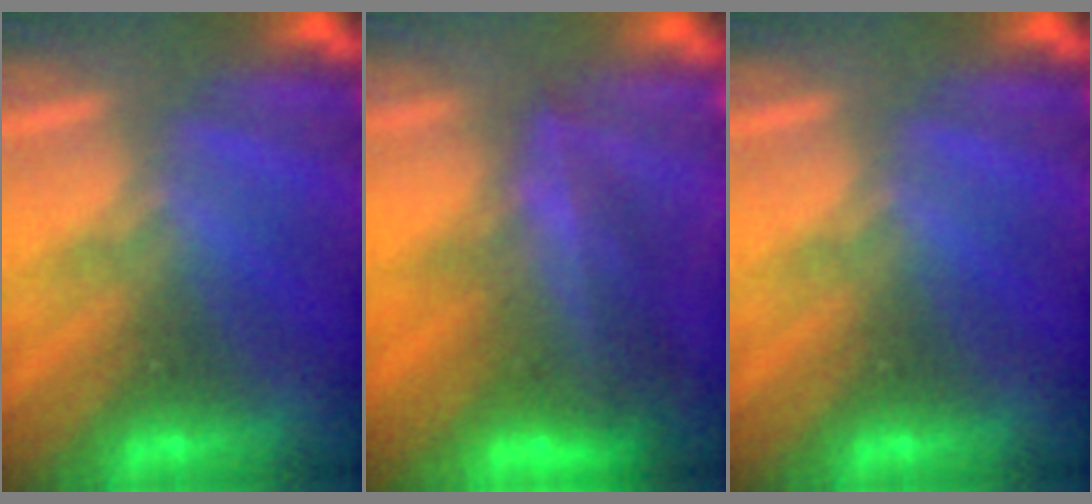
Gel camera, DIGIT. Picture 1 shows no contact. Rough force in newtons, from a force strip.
{"total": 7.5}
{"total": 0.0}